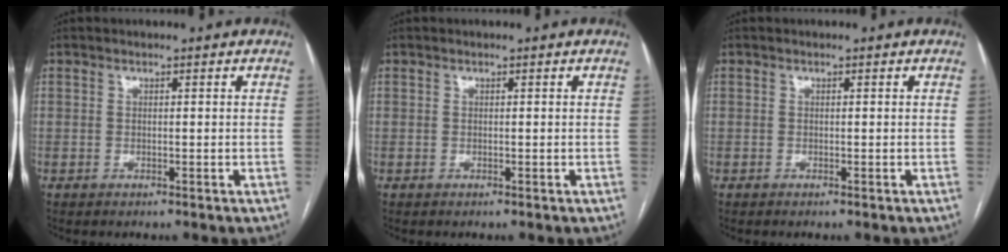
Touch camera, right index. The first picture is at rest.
{"total": 0.0}
{"total": 0.0}